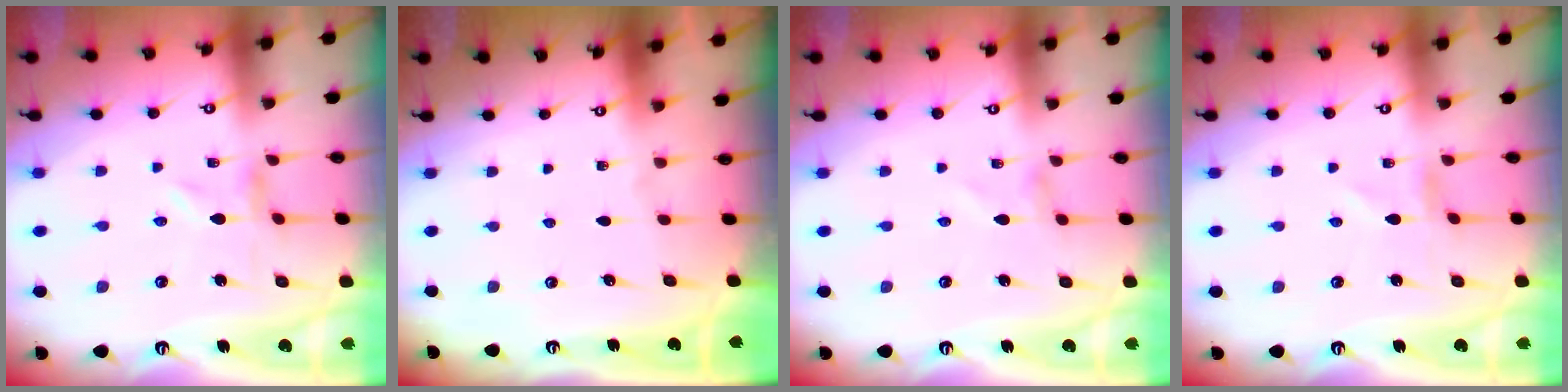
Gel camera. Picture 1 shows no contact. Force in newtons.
{"total": 0.0}
{"total": 1.4, "press": 1.4, "slide": 0.1}
{"total": 0.0}